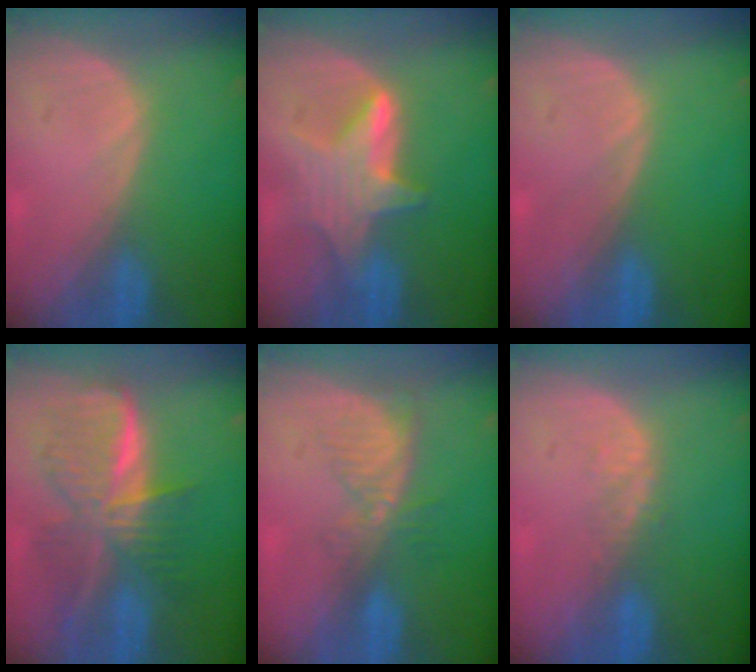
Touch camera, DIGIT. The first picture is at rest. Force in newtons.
{"total": 6.6, "press": 6.6, "slide": 0.2}
{"total": 0.0}
{"total": 9.4, "press": 9.4, "slide": 0.6}
{"total": 5.4, "press": 4.6, "slide": 2.8}
{"total": 2.5, "press": 1.9, "slide": 1.7}